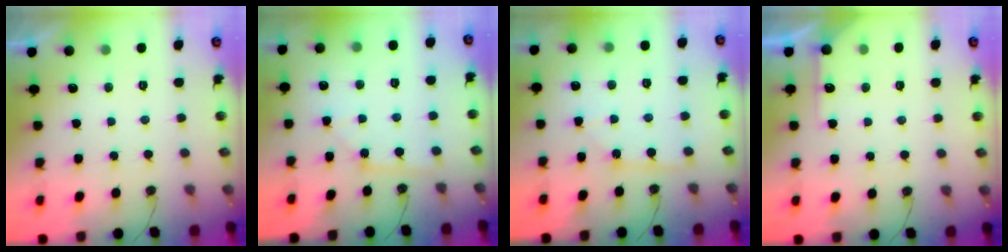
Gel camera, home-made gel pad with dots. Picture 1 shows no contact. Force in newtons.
{"total": 3.5, "press": 3.5, "slide": 0.5}
{"total": 6.1, "press": 6.1, "slide": 0.6}
{"total": 5.4, "press": 5.4, "slide": 0.6}